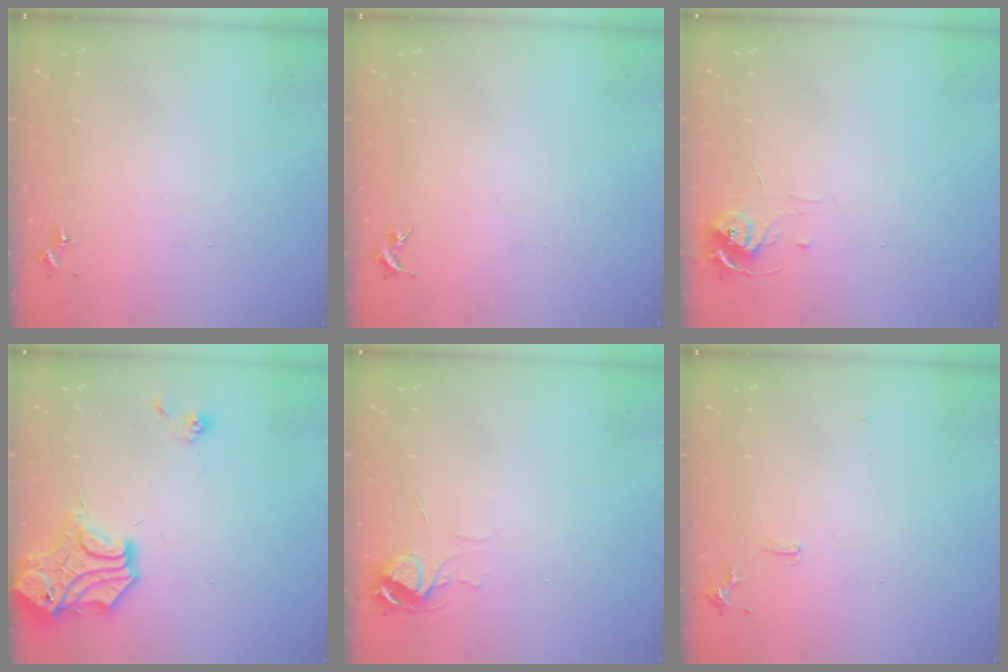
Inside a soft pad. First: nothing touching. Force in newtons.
{"total": 0.0}
{"total": 5.9, "press": 5.9, "slide": 0.5}
{"total": 14.8, "press": 14.7, "slide": 2.2}
{"total": 5.4, "press": 5.4, "slide": 0.5}
{"total": 7.4, "press": 7.3, "slide": 0.8}